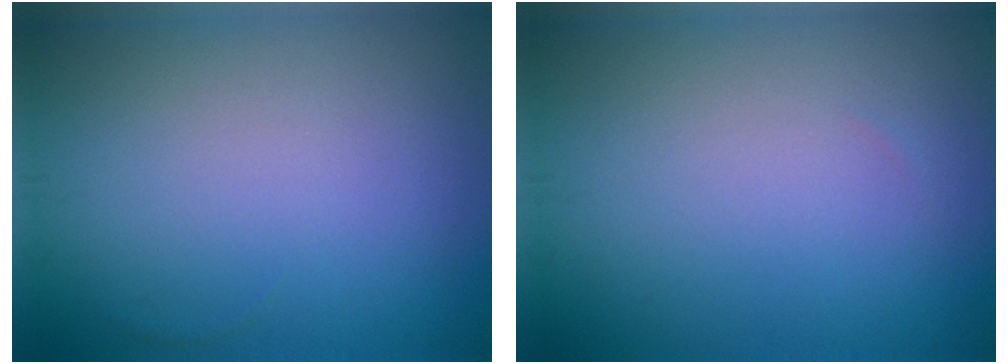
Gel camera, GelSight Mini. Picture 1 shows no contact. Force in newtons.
{"total": 0.0}